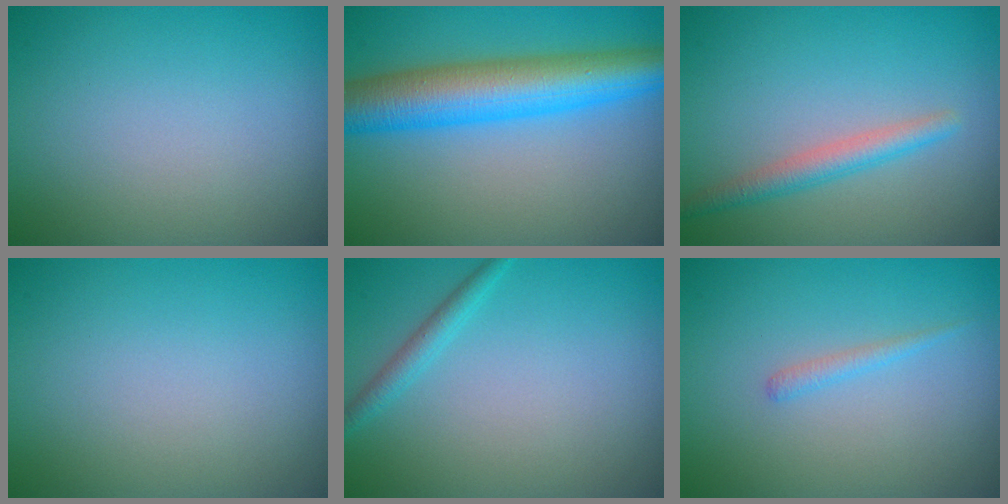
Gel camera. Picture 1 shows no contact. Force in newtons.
{"total": 8.6, "press": 8.6, "slide": 0.1}
{"total": 2.4, "press": 2.4, "slide": 0.1}
{"total": 0.0}
{"total": 1.5, "press": 1.5, "slide": 0.1}
{"total": 0.9, "press": 0.9, "slide": 0.1}